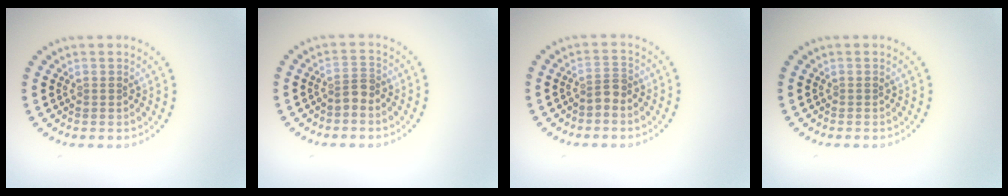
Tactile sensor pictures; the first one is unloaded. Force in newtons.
{"total": 1.7, "press": 1.3, "slide": 1.0}
{"total": 1.7, "press": 1.3, "slide": 1.0}
{"total": 0.0}